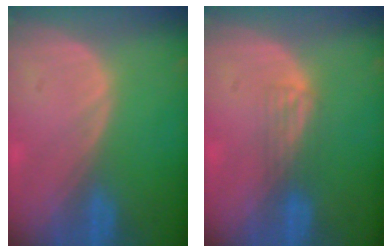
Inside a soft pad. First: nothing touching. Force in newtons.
{"total": 2.5, "press": 2.2, "slide": 1.3}